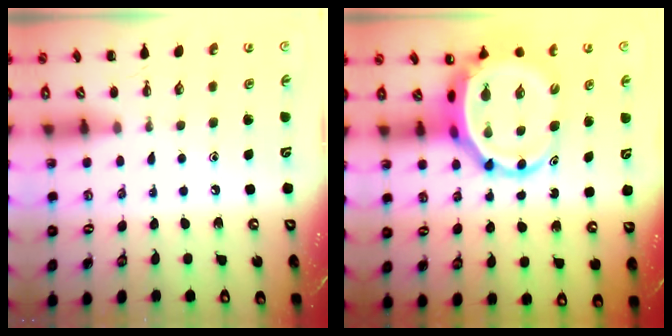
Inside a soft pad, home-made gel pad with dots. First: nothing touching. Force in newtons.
{"total": 7.7, "press": 7.4, "slide": 2.1}